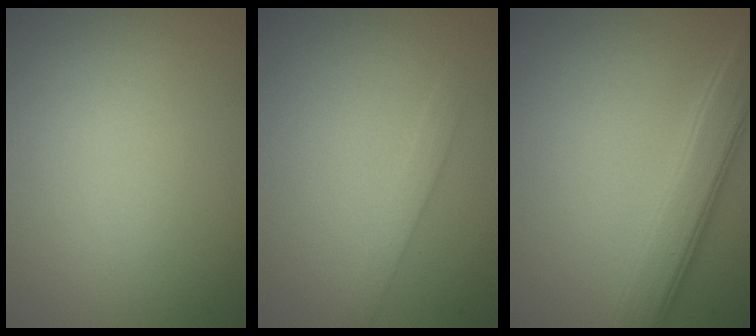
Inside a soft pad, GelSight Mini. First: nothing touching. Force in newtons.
{"total": 1.5, "press": 1.5, "slide": 0.1}
{"total": 4.6, "press": 4.6, "slide": 0.2}